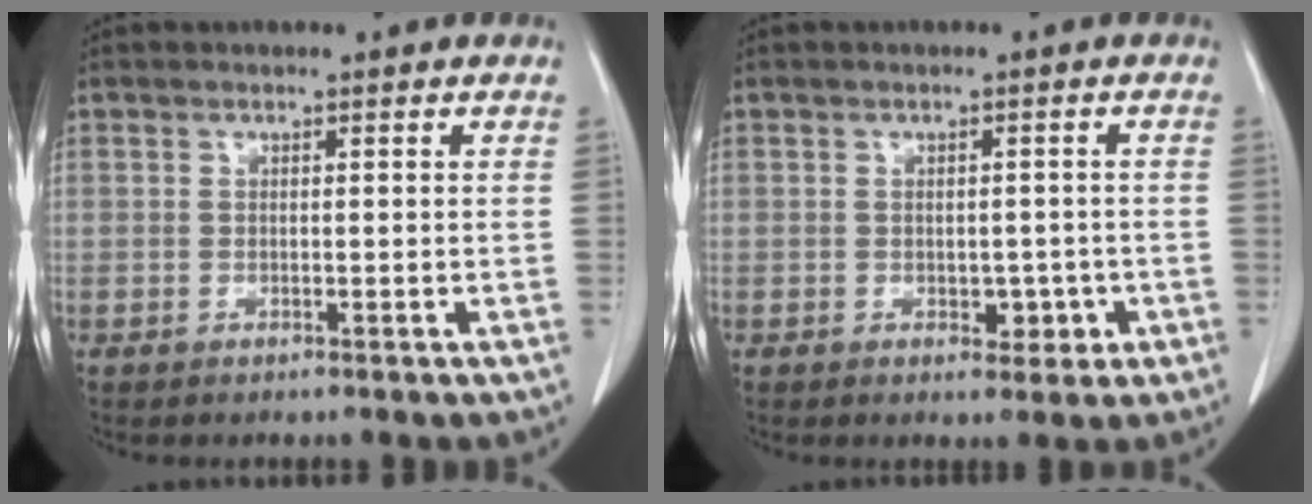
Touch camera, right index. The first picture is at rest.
{"total": 3.1, "force": [-1.0, 2.1, 2.1], "torque": [-0.017, 0.004, -0.005]}